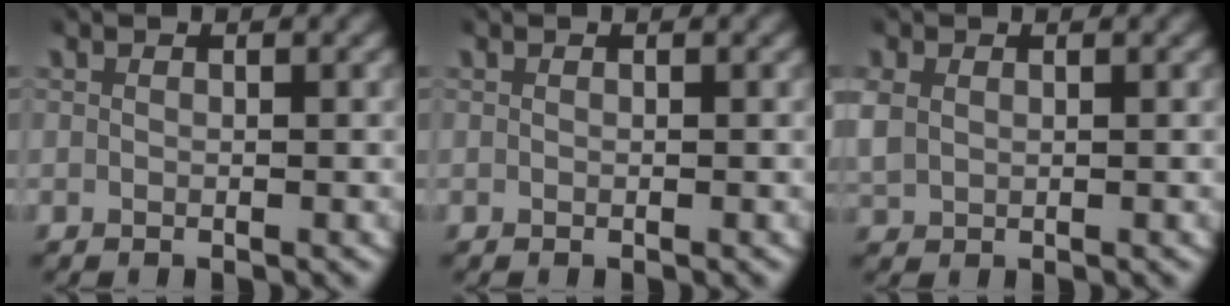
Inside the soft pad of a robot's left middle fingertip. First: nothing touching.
{"total": 0.0}
{"total": 2.6, "force": [0.5, 2.2, 1.3], "torque": [-0.044, -0.004, 0.016]}